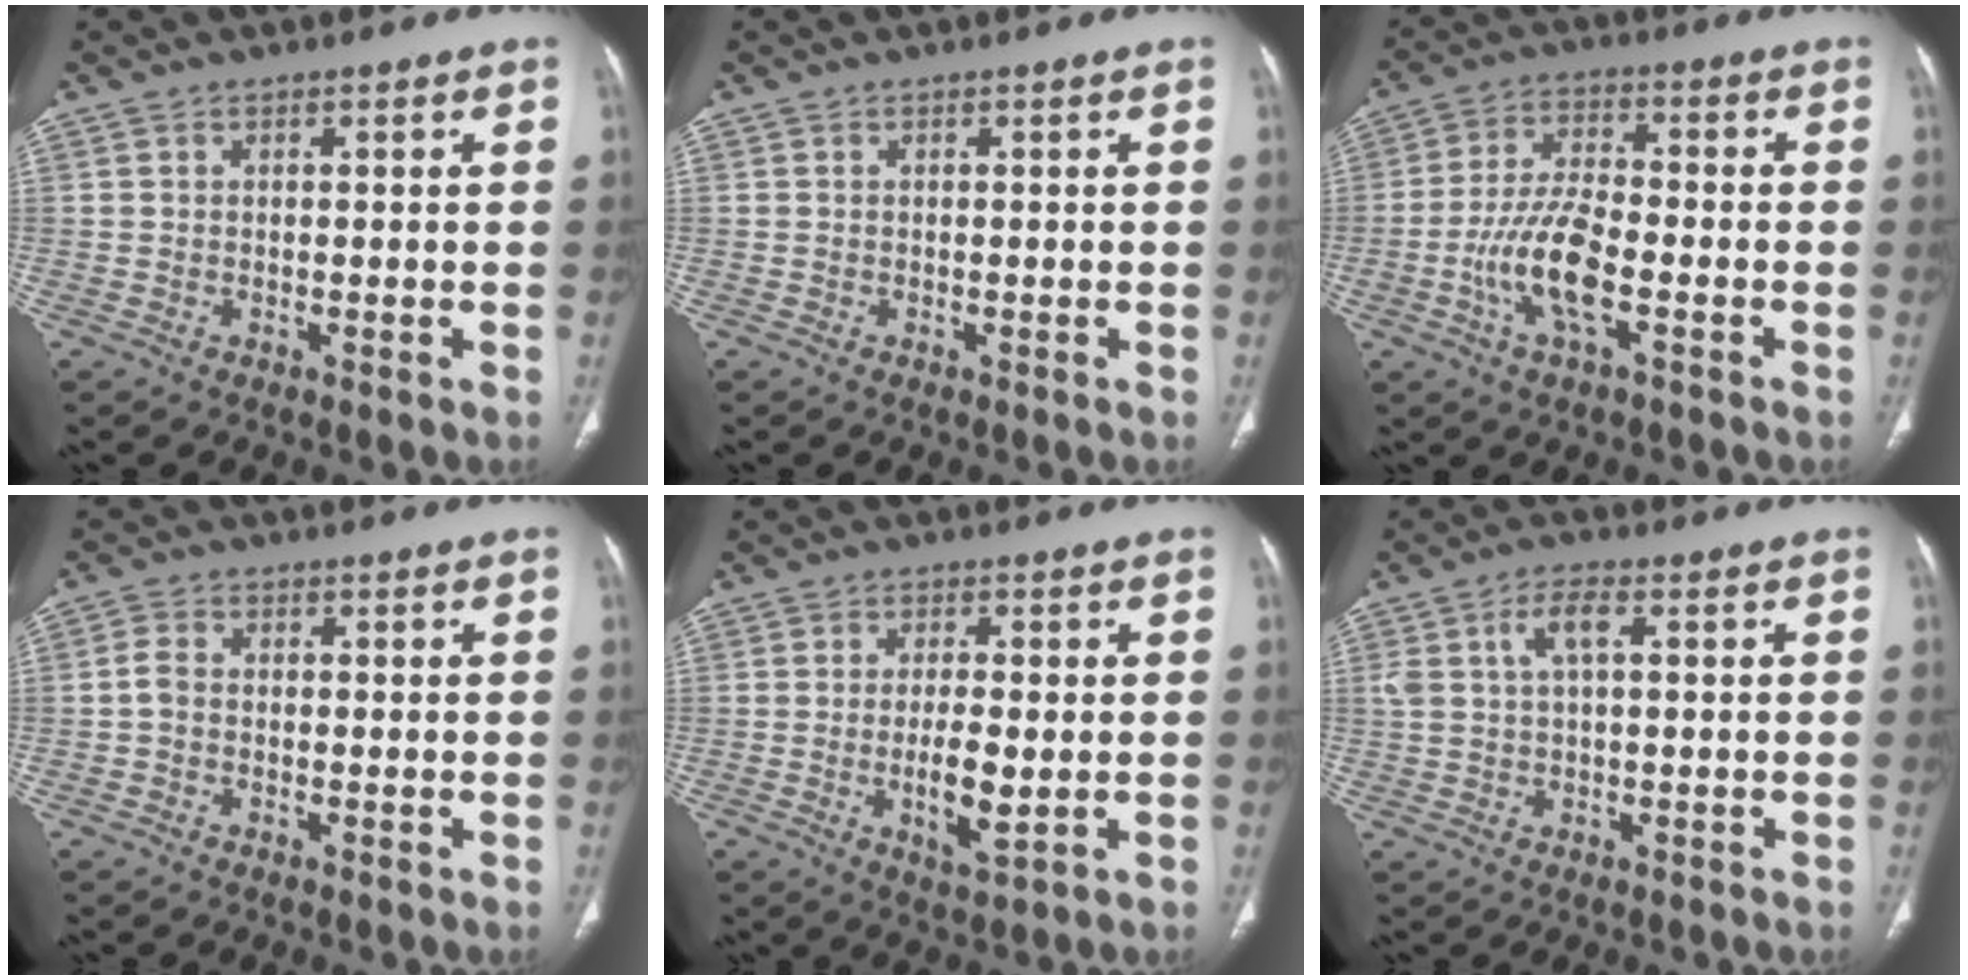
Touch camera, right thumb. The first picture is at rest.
{"total": 0.0}
{"total": 10.3, "force": [-3.4, 4.0, 8.9], "torque": [-0.179, 0.018, -0.067]}
{"total": 2.1, "force": [-0.5, 1.5, 1.4], "torque": [-0.030, 0.007, -0.017]}
{"total": 6.4, "force": [-1.0, 2.0, 6.0], "torque": [-0.107, -0.013, -0.016]}
{"total": 4.6, "force": [1.2, 1.9, 4.0], "torque": [-0.090, 0.016, 0.026]}